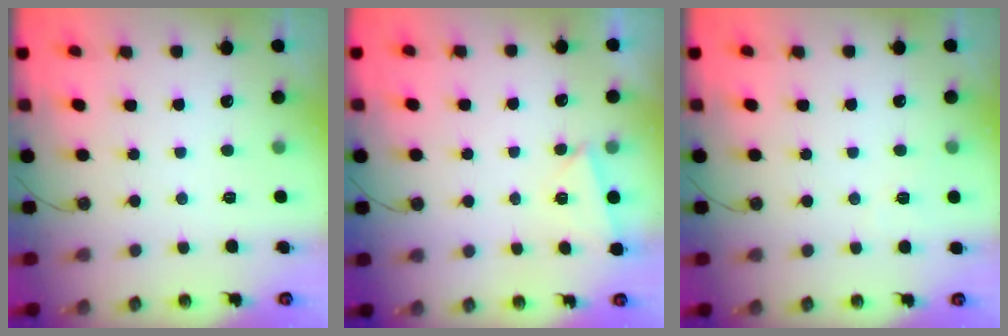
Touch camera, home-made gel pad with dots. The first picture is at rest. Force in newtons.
{"total": 2.8, "press": 1.7, "slide": 2.2}
{"total": 3.5, "press": 3.0, "slide": 1.9}